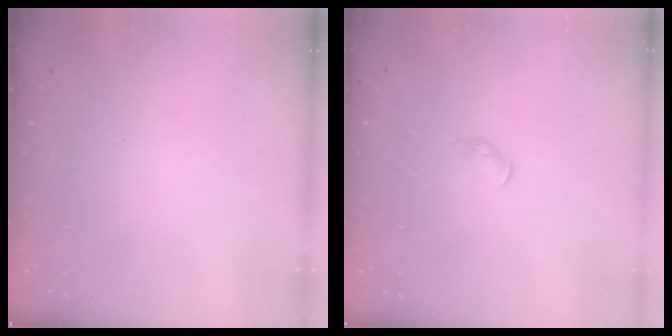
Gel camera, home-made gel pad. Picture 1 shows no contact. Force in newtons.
{"total": 3.5, "press": 3.5, "slide": 0.6}